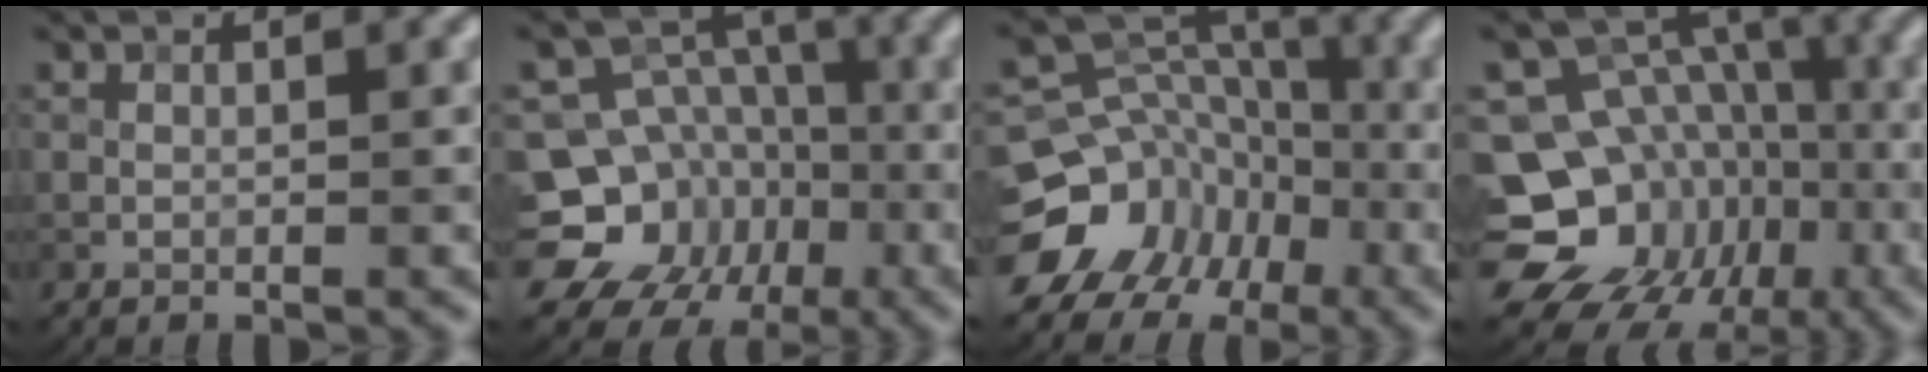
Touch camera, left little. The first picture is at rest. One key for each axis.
{"total": 15.3, "fx": -6.8, "fy": 12.8, "fz": 4.9, "tx": -0.098, "ty": -0.017, "tz": -0.122}
{"total": 11.3, "fx": -5.7, "fy": 9.4, "fz": 2.9, "tx": -0.061, "ty": -0.001, "tz": -0.105}
{"total": 17.3, "fx": -6.3, "fy": 14.7, "fz": 6.6, "tx": -0.123, "ty": 0.000, "tz": -0.107}